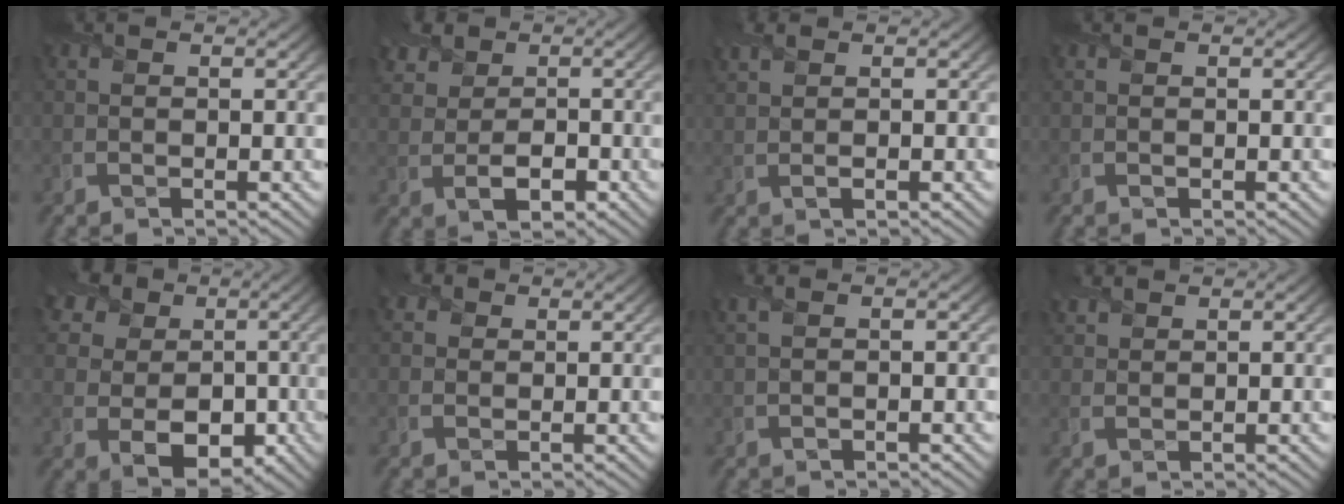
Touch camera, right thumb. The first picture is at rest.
{"total": 5.2, "force": [0.6, 4.0, 3.2], "torque": [-0.066, -0.003, 0.006]}
{"total": 2.1, "force": [0.9, 0.7, 1.7], "torque": [-0.043, 0.004, 0.018]}
{"total": 0.0}
{"total": 11.2, "force": [1.8, 9.5, 5.7], "torque": [-0.138, 0.001, 0.017]}
{"total": 2.2, "force": [1.4, 1.6, 0.8], "torque": [-0.021, 0.006, 0.025]}
{"total": 2.0, "force": [0.6, 0.5, 1.8], "torque": [-0.041, 0.007, 0.011]}
{"total": 2.2, "force": [1.9, 0.7, 0.8], "torque": [-0.022, 0.007, 0.045]}